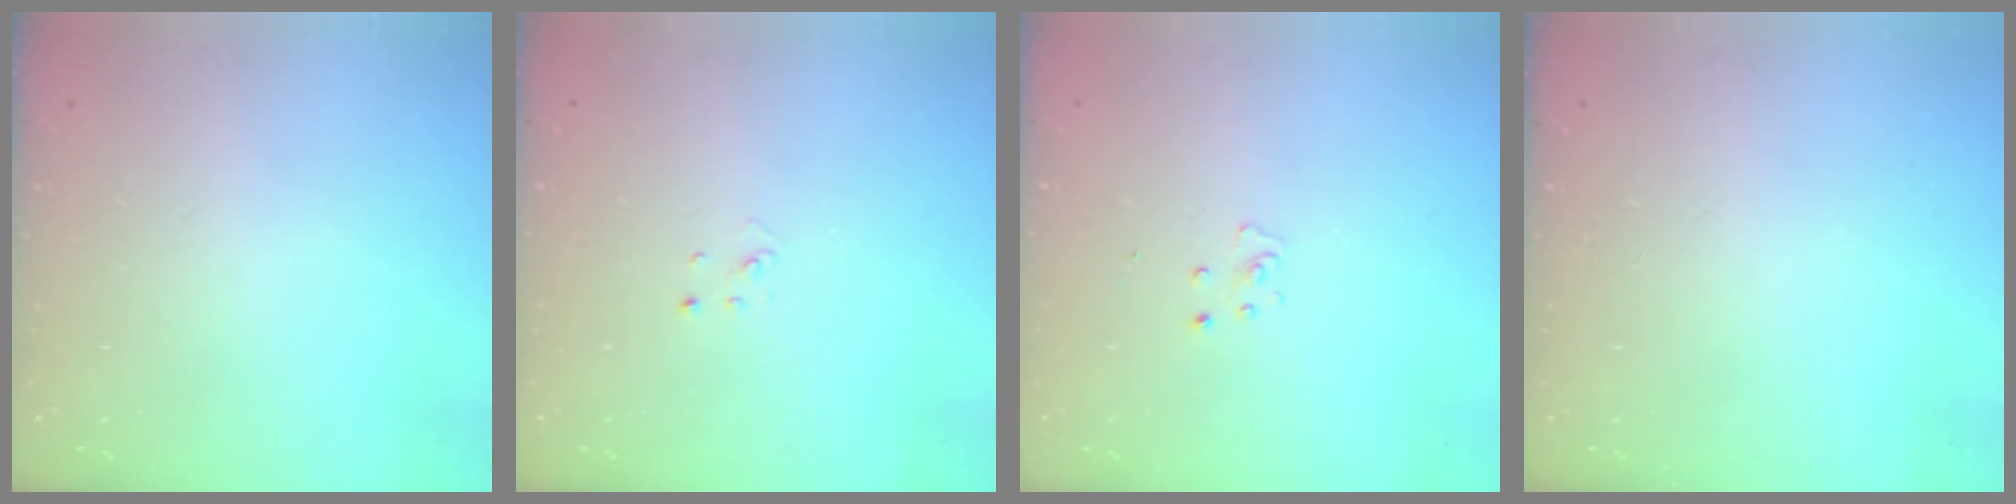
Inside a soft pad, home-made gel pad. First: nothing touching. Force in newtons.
{"total": 2.0, "press": 2.0, "slide": 0.1}
{"total": 2.6, "press": 2.6, "slide": 0.2}
{"total": 0.0}